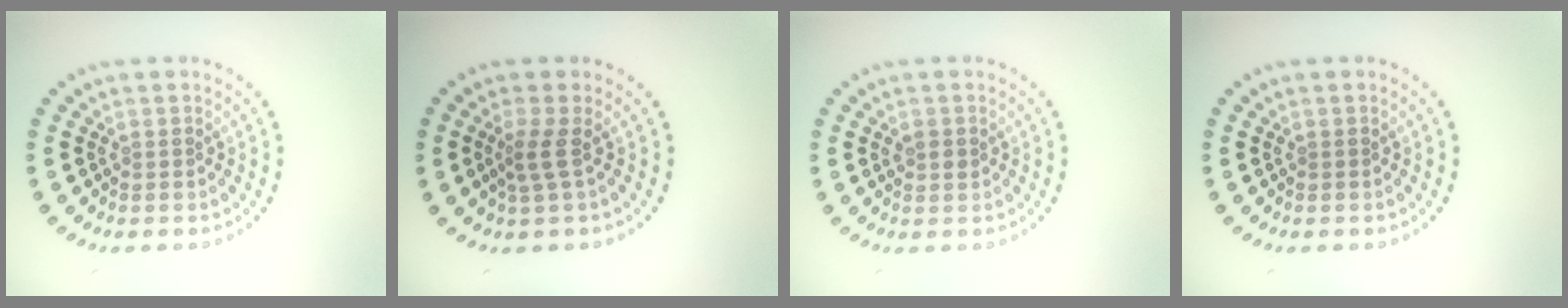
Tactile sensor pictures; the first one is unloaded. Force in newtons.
{"total": 1.9, "press": 1.2, "slide": 1.5}
{"total": 1.0, "press": 1.0, "slide": 0.1}
{"total": 0.0}